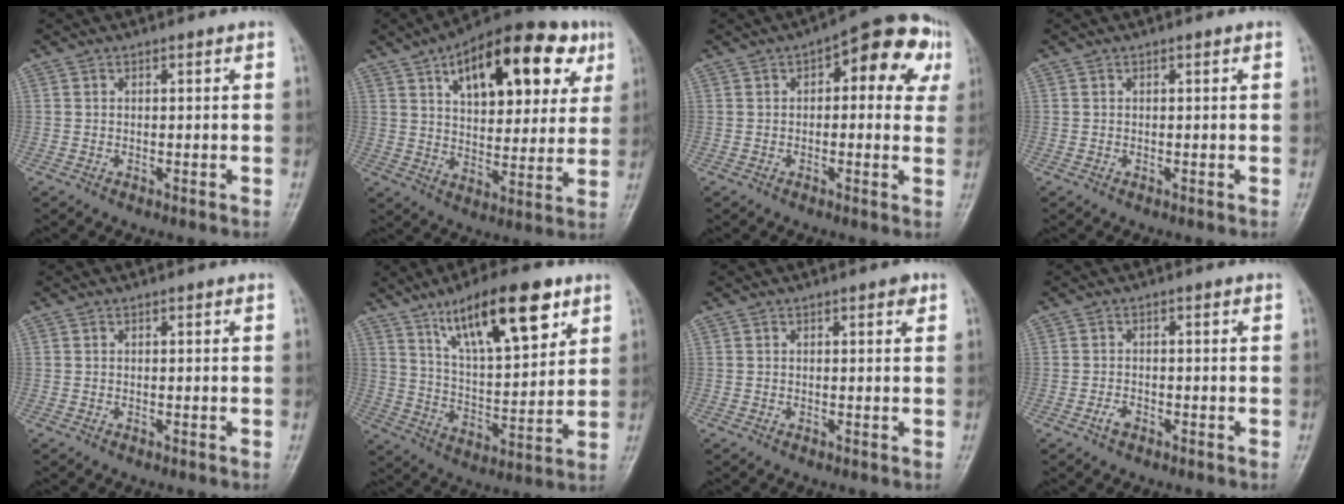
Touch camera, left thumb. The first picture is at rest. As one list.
[{"total": 23.4, "force": [10.1, 11.5, 17.7], "torque": [-0.218, -0.003, 0.151]}, {"total": 13.2, "force": [4.4, 6.3, 10.8], "torque": [-0.083, 0.022, 0.043]}, {"total": 0.0}, {"total": 0.0}, {"total": 18.0, "force": [10.2, 6.1, 13.5], "torque": [-0.191, -0.042, 0.175]}, {"total": 1.2, "force": [0.7, 0.4, 0.9], "torque": [-0.009, 0.000, 0.005]}, {"total": 1.9, "force": [-1.1, 1.1, 1.1], "torque": [-0.022, 0.006, -0.022]}]